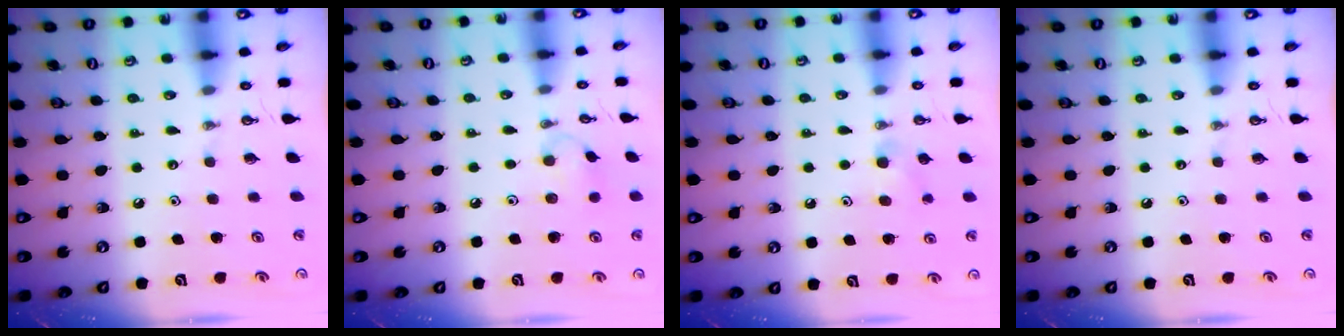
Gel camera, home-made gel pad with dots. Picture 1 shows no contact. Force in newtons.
{"total": 5.7, "press": 5.7, "slide": 0.6}
{"total": 8.1, "press": 3.9, "slide": 7.0}
{"total": 0.0}